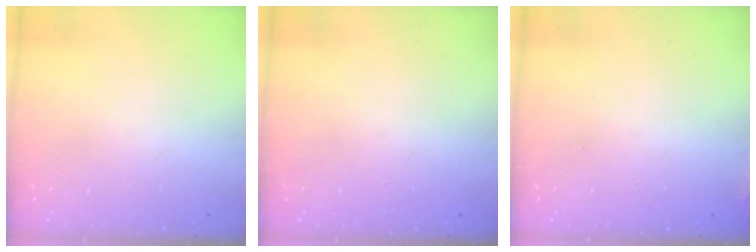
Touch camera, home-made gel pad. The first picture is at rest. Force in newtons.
{"total": 0.0}
{"total": 6.3, "press": 5.9, "slide": 2.1}